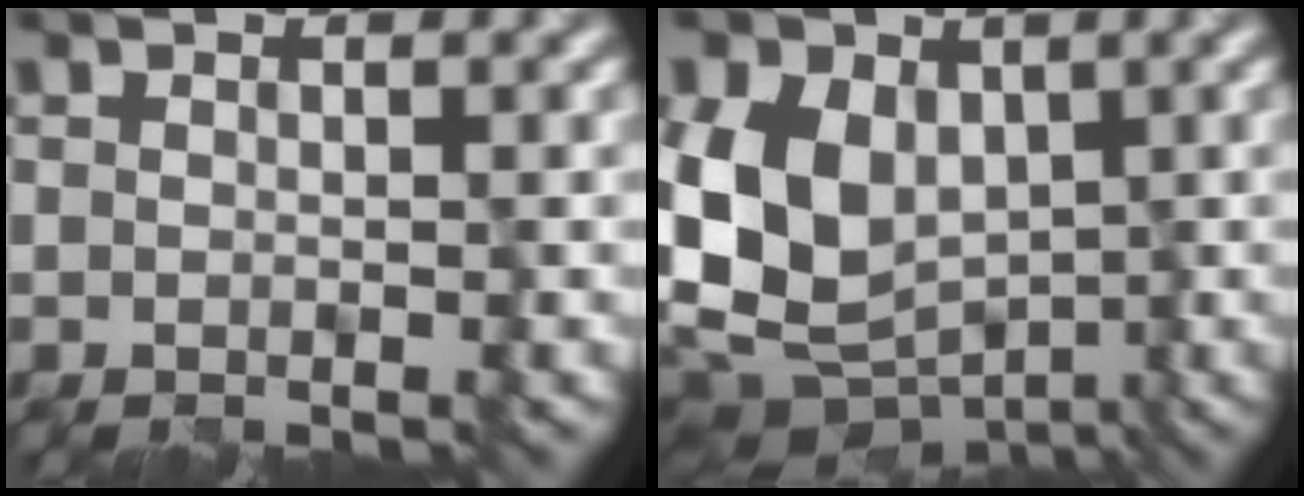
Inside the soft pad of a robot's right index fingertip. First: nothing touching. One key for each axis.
{"total": 9.9, "fx": -0.9, "fy": 7.3, "fz": 6.6, "tx": -0.113, "ty": 0.011, "tz": -0.023}